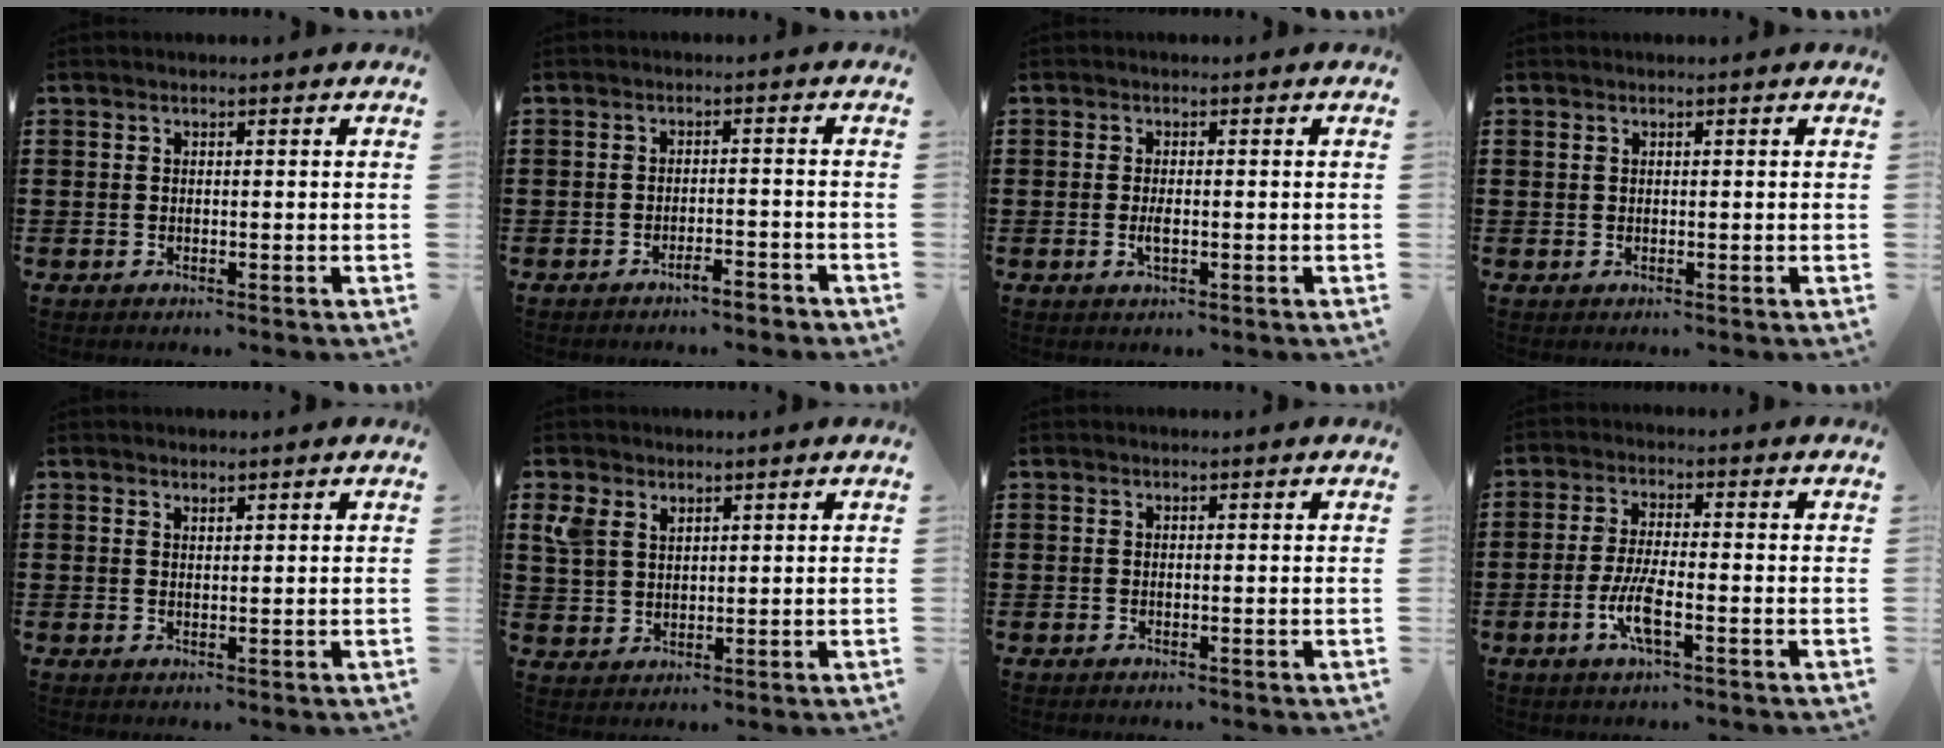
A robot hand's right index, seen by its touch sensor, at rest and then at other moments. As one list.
[{"total": 2.7, "force": [-2.5, 0.2, 1.1], "torque": [-0.022, -0.002, -0.050]}, {"total": 1.9, "force": [-0.4, 0.6, 1.8], "torque": [-0.040, -0.003, -0.009]}, {"total": 0.5, "force": [0.2, 0.4, 0.2], "torque": [-0.004, 0.004, 0.004]}, {"total": 0.9, "force": [0.9, 0.2, 0.0], "torque": [-0.001, 0.001, 0.018]}, {"total": 4.2, "force": [2.6, 2.9, 1.8], "torque": [-0.049, 0.012, 0.049]}, {"total": 0.0}, {"total": 5.6, "force": [-2.2, 1.1, 5.0], "torque": [-0.110, -0.009, -0.047]}]